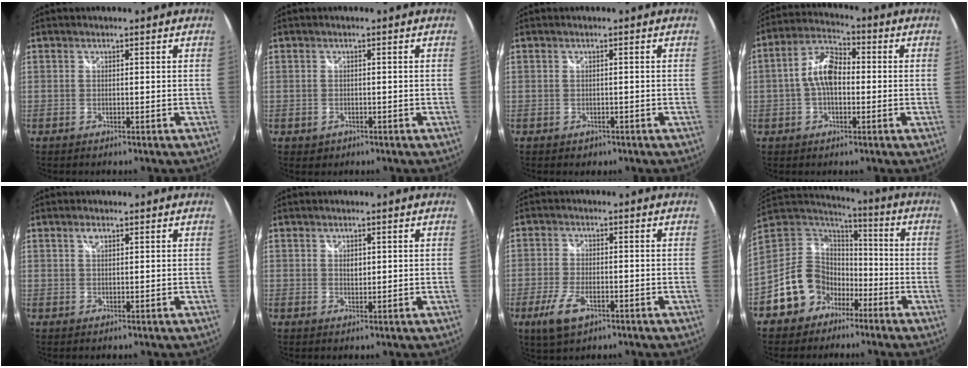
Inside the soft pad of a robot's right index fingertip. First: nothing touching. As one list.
[{"total": 1.9, "force": [-0.7, 1.6, 0.6], "torque": [-0.013, -0.003, -0.007]}, {"total": 1.9, "force": [-0.9, 1.5, 0.7], "torque": [-0.015, -0.005, -0.009]}, {"total": 8.5, "force": [-0.6, 4.7, 7.1], "torque": [-0.143, 0.022, -0.012]}, {"total": 1.4, "force": [0.8, 0.6, 1.0], "torque": [-0.017, 0.003, 0.012]}, {"total": 1.6, "force": [0.3, 1.2, 1.0], "torque": [-0.014, 0.001, 0.005]}, {"total": 7.1, "force": [-3.6, 3.2, 5.2], "torque": [-0.126, -0.012, -0.063]}, {"total": 14.4, "force": [-7.3, 11.5, 4.8], "torque": [-0.120, 0.032, -0.113]}]